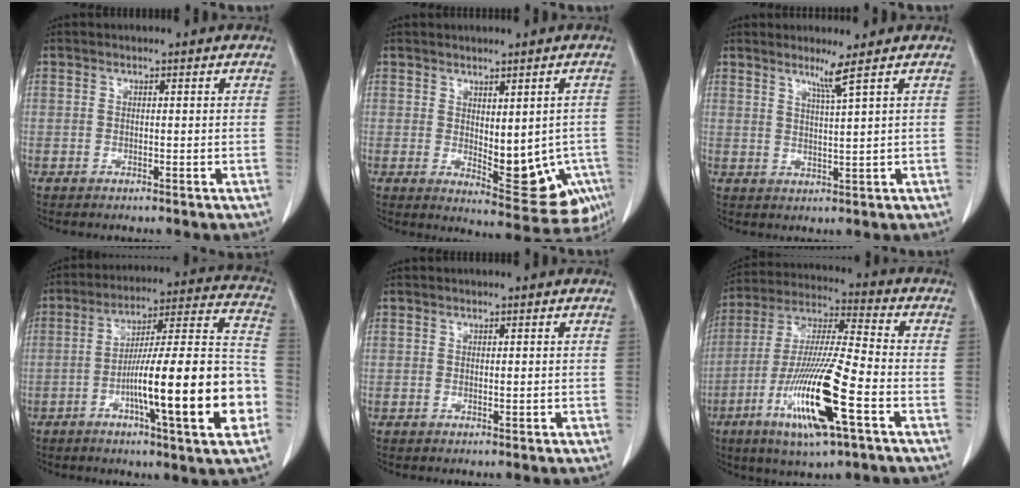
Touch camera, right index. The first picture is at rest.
{"total": 10.8, "force": [-2.4, 4.8, 9.4], "torque": [-0.092, -0.008, -0.018]}
{"total": 2.9, "force": [1.9, -1.3, 1.8], "torque": [-0.038, -0.015, 0.040]}
{"total": 20.9, "force": [-6.3, 1.1, 19.9], "torque": [-0.270, 0.012, -0.096]}
{"total": 0.0}
{"total": 17.4, "force": [-6.8, 1.1, 15.9], "torque": [-0.323, -0.024, -0.125]}